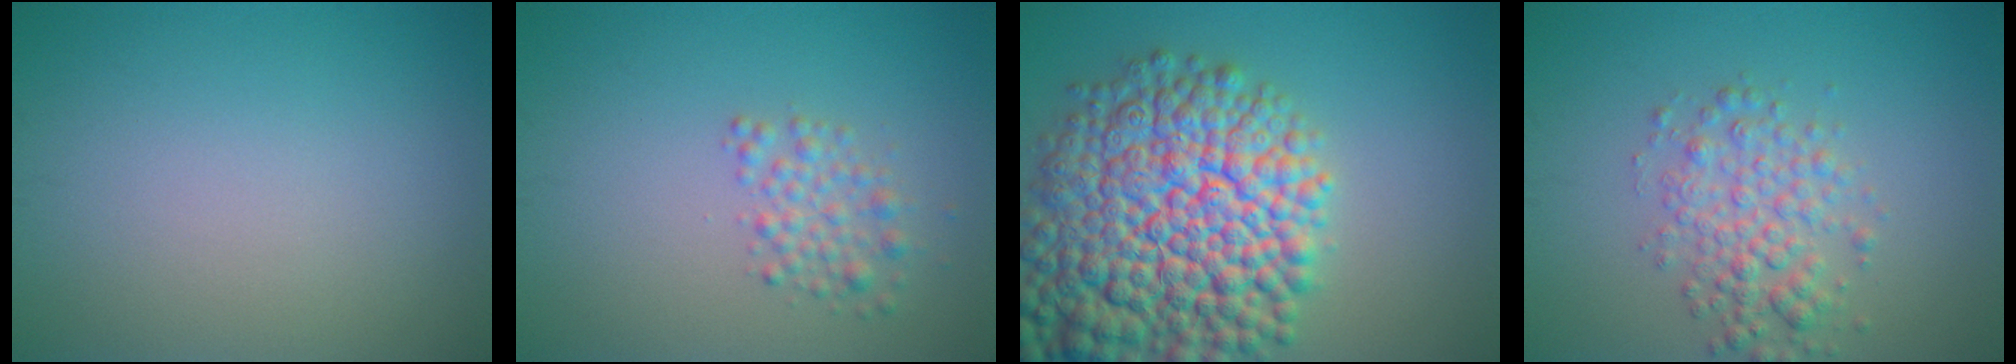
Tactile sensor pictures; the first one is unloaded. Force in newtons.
{"total": 2.2, "press": 2.2, "slide": 0.1}
{"total": 14.9, "press": 14.8, "slide": 0.7}
{"total": 3.6, "press": 3.6, "slide": 0.1}